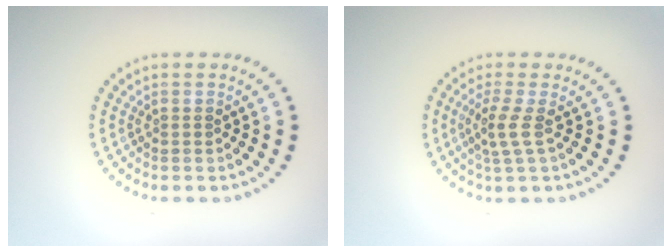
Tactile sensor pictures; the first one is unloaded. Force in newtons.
{"total": 2.1, "press": 1.5, "slide": 1.5}